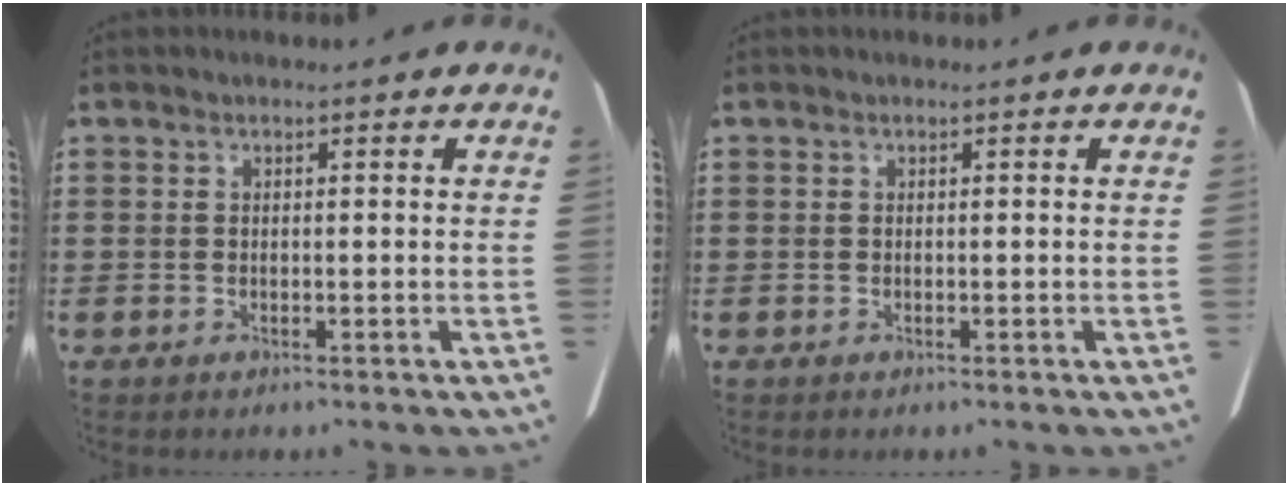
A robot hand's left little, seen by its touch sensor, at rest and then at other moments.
{"total": 0.0}